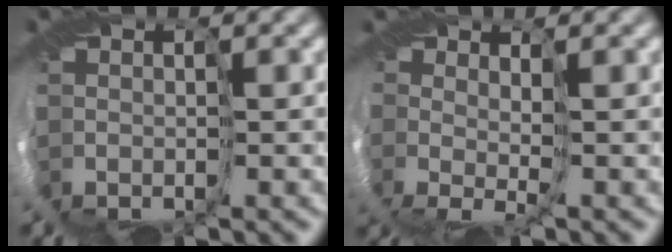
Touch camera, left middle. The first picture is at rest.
{"total": 1.2, "force": [0.5, -0.7, 0.8], "torque": [-0.011, -0.002, 0.014]}